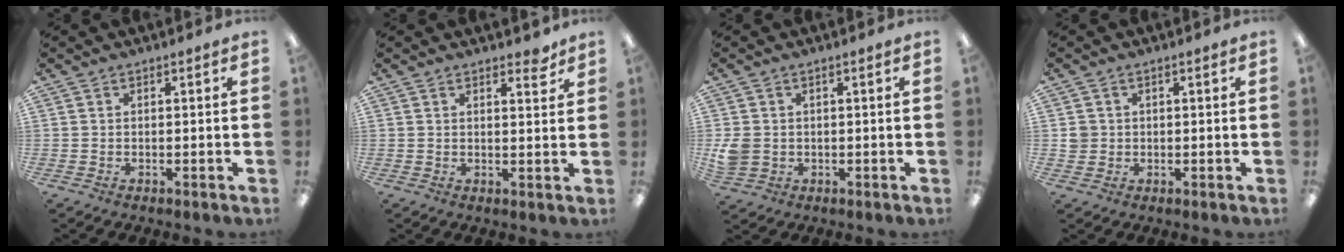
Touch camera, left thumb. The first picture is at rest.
{"total": 3.1, "force": [2.5, 1.2, 1.4], "torque": [-0.008, -0.013, 0.040]}
{"total": 4.4, "force": [0.0, 3.8, 2.1], "torque": [-0.045, 0.000, -0.001]}
{"total": 2.4, "force": [0.3, 2.3, 0.4], "torque": [-0.003, 0.000, 0.003]}